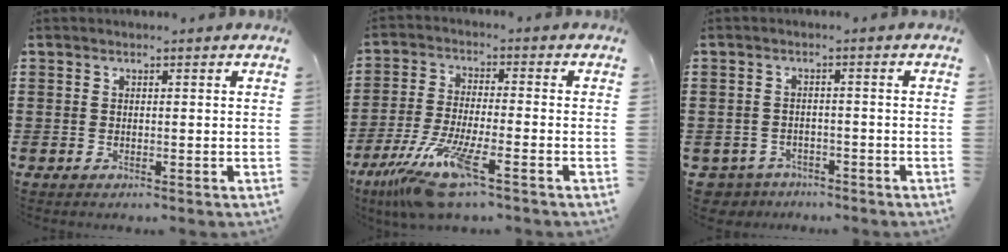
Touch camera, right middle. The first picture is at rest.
{"total": 10.2, "force": [-7.3, 0.8, 7.1], "torque": [-0.150, -0.014, -0.143]}
{"total": 3.0, "force": [-2.9, 0.7, -0.2], "torque": [-0.015, -0.006, -0.066]}